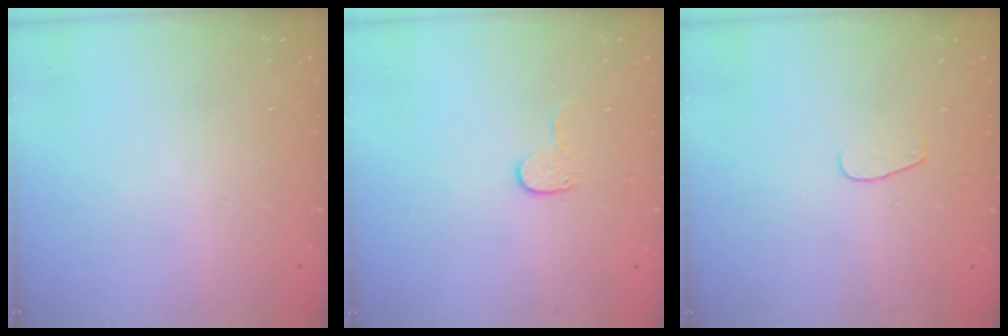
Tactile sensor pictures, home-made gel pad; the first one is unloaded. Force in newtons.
{"total": 3.9, "press": 3.9, "slide": 0.4}
{"total": 2.6, "press": 2.5, "slide": 0.3}